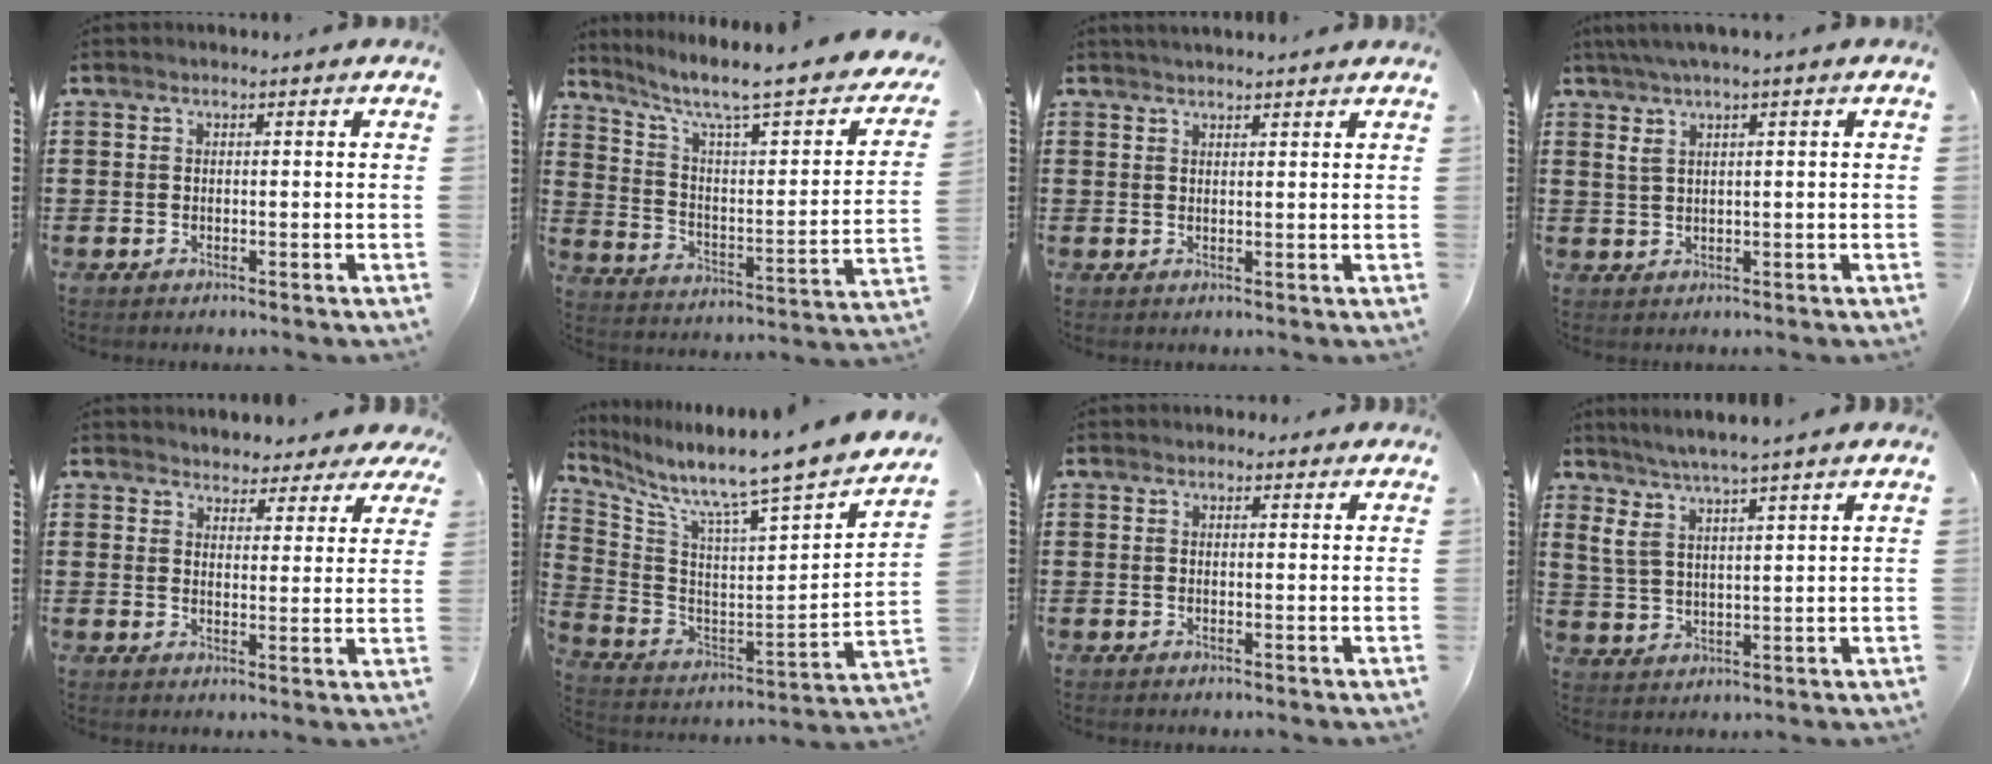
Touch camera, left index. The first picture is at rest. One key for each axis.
{"total": 7.7, "fx": 5.3, "fy": 1.0, "fz": 5.5, "tx": -0.119, "ty": -0.040, "tz": 0.077}
{"total": 1.7, "fx": 1.7, "fy": 0.0, "fz": 0.3, "tx": -0.009, "ty": 0.002, "tz": 0.032}
{"total": 2.7, "fx": 1.1, "fy": 0.3, "fz": 2.4, "tx": -0.048, "ty": 0.004, "tz": 0.018}
{"total": 3.7, "fx": 3.5, "fy": 1.0, "fz": -0.2, "tx": -0.008, "ty": -0.017, "tz": 0.061}
{"total": 7.4, "fx": 6.5, "fy": -0.9, "fz": 3.3, "tx": -0.090, "ty": -0.079, "tz": 0.090}
{"total": 1.3, "fx": 1.1, "fy": 0.5, "fz": 0.2, "tx": 0.002, "ty": 0.001, "tz": 0.020}
{"total": 5.1, "fx": 4.2, "fy": 0.5, "fz": 2.9, "tx": -0.073, "ty": -0.018, "tz": 0.071}